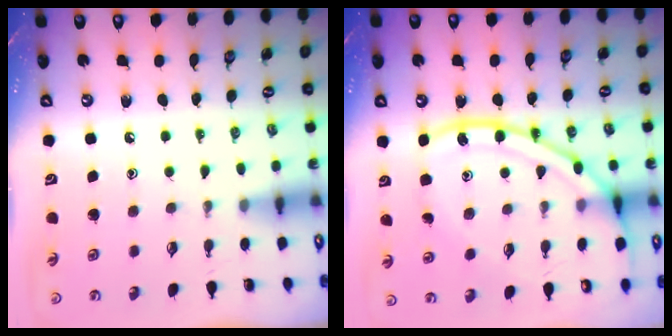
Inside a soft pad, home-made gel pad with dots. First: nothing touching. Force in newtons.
{"total": 17.4, "press": 17.3, "slide": 1.6}